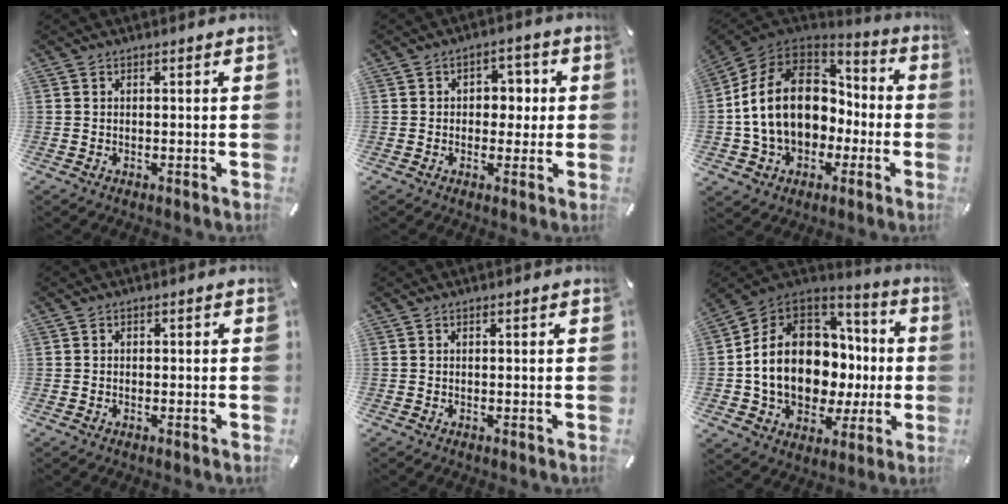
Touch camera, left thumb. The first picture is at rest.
{"total": 5.3, "force": [-0.3, 4.3, 3.1], "torque": [-0.031, 0.003, -0.015]}
{"total": 18.8, "force": [-0.1, 14.8, 11.5], "torque": [-0.243, 0.018, 0.004]}
{"total": 0.6, "force": [-0.3, 0.5, 0.3], "torque": [-0.004, 0.003, -0.008]}
{"total": 0.0}
{"total": 17.9, "force": [-0.8, 14.2, 10.9], "torque": [-0.228, -0.010, -0.003]}